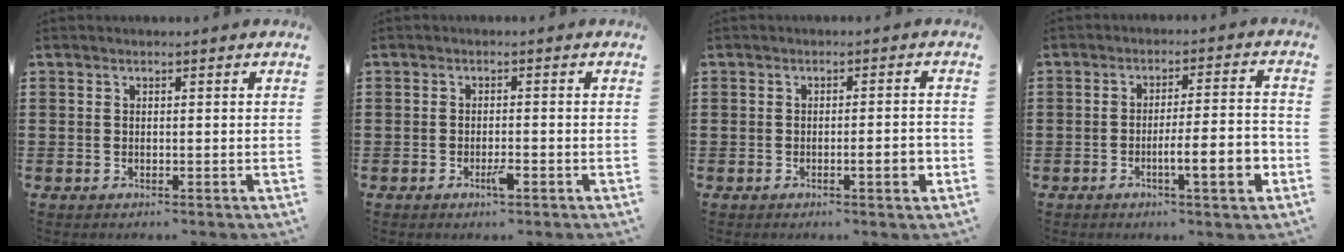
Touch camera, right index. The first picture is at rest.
{"total": 2.3, "force": [-1.2, 0.5, 1.9], "torque": [-0.032, 0.001, -0.021]}
{"total": 3.6, "force": [-1.0, 0.5, 3.4], "torque": [-0.056, -0.003, -0.016]}
{"total": 7.6, "force": [-2.7, 1.1, 7.0], "torque": [-0.105, -0.006, -0.047]}